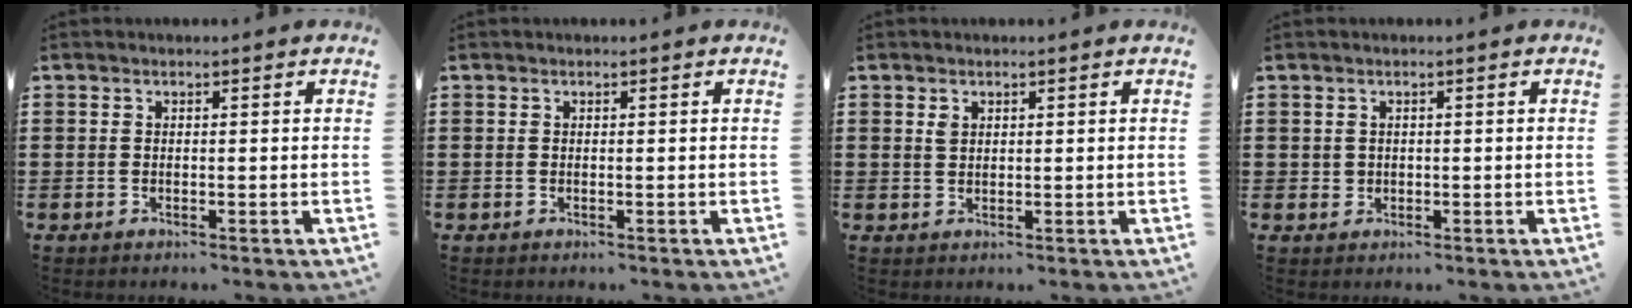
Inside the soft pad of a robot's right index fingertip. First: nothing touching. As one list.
[{"total": 0.0}, {"total": 1.4, "force": [0.7, 0.9, 0.8], "torque": [-0.018, 0.004, 0.013]}, {"total": 1.1, "force": [0.2, 1.1, 0.2], "torque": [-0.007, 0.006, 0.004]}]